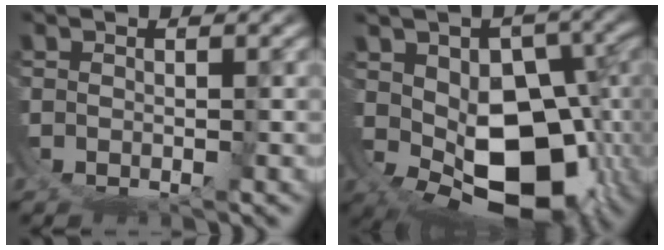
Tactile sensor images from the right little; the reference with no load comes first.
{"total": 13.8, "force": [-4.1, 8.5, 10.1], "torque": [-0.178, -0.086, -0.021]}